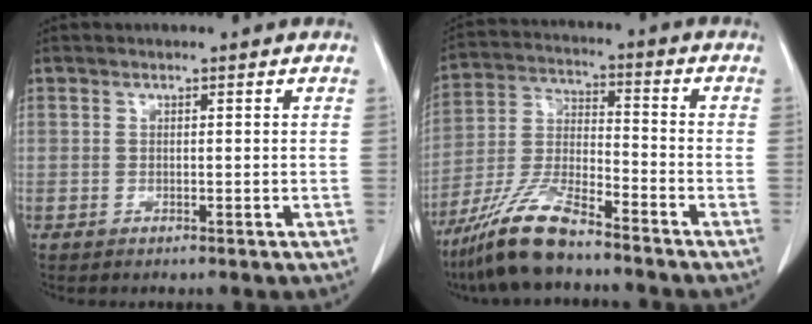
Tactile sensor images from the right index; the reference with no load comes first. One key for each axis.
{"total": 11.6, "fx": -9.0, "fy": 1.8, "fz": 7.0, "tx": -0.151, "ty": -0.017, "tz": -0.172}